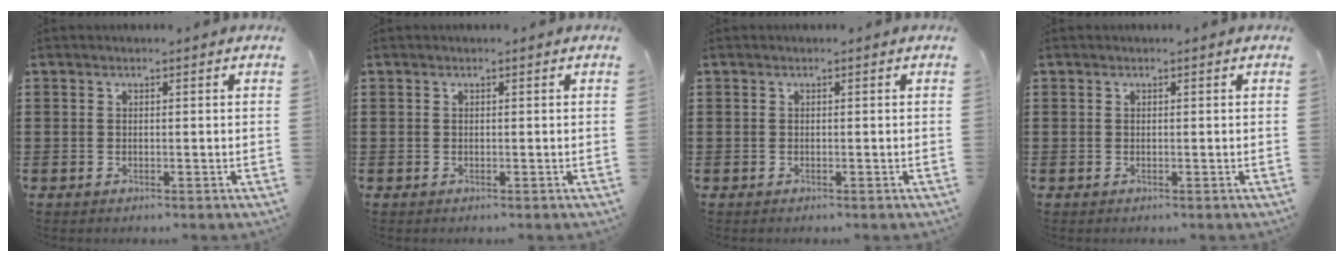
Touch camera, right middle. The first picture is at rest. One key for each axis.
{"total": 0.0}
{"total": 0.0}
{"total": 0.0}